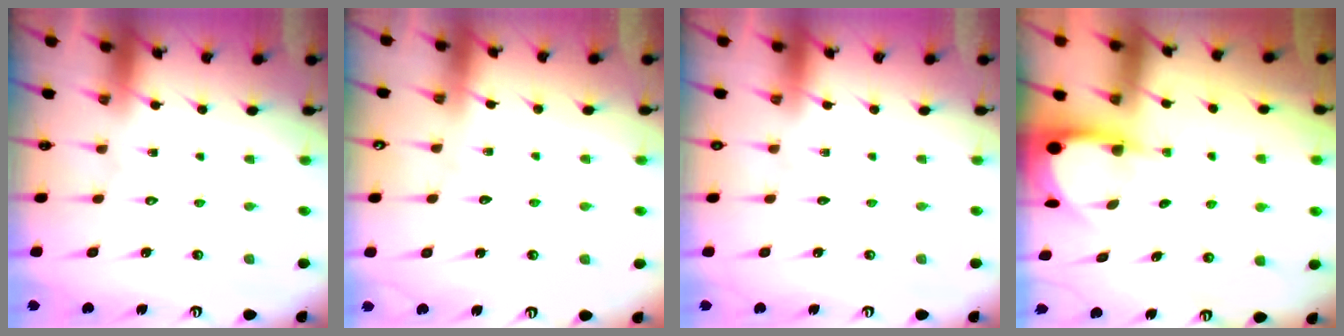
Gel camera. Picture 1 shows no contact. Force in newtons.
{"total": 2.9, "press": 2.9, "slide": 0.2}
{"total": 0.0}
{"total": 3.4, "press": 3.4, "slide": 0.2}